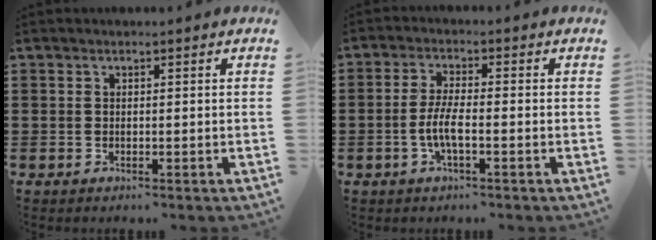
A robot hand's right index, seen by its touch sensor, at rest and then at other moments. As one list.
[{"total": 4.4, "force": [-1.5, 0.8, 4.1], "torque": [-0.091, -0.006, -0.034]}]